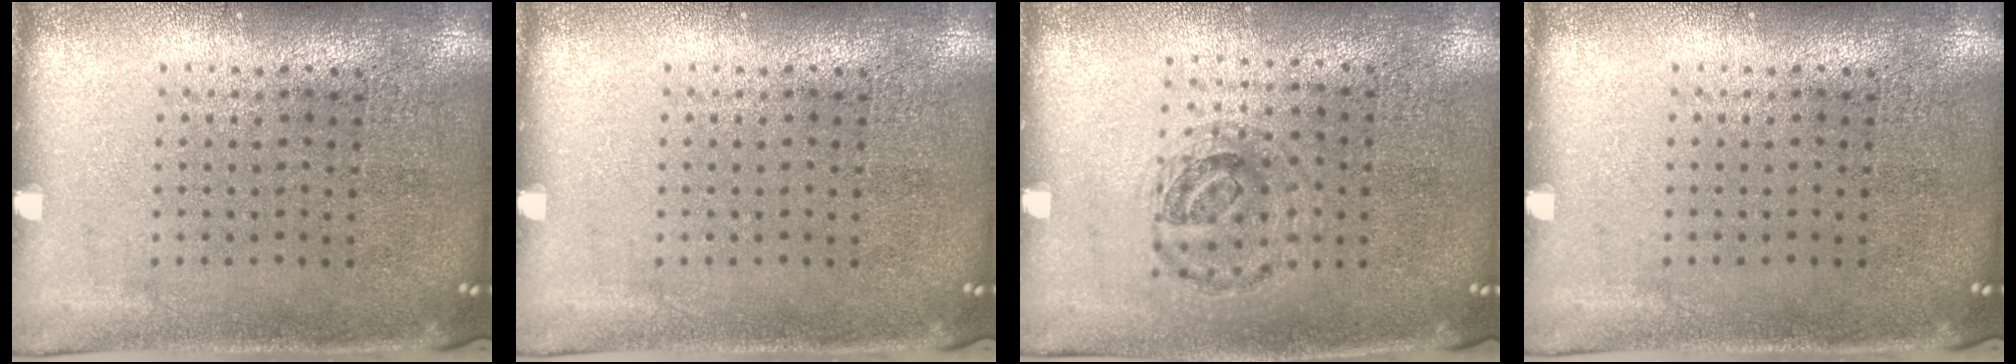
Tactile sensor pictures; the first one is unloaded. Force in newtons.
{"total": 0.0}
{"total": 0.9, "press": 0.8, "slide": 0.3}
{"total": 0.0}